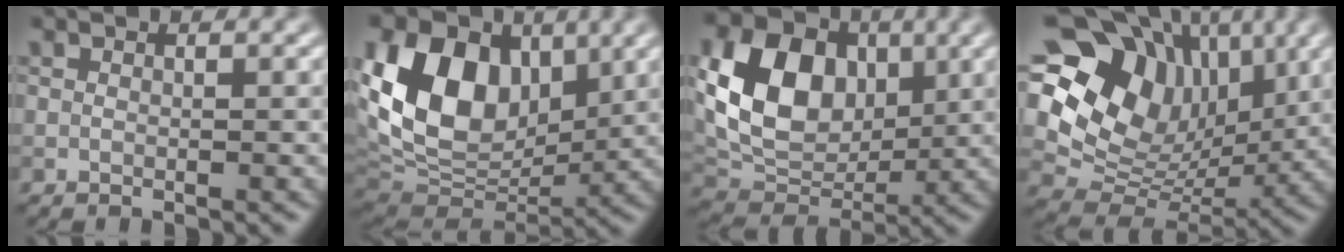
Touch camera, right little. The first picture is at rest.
{"total": 14.4, "force": [3.6, 10.0, 9.8], "torque": [-0.199, 0.017, 0.063]}
{"total": 10.5, "force": [1.8, 7.7, 6.8], "torque": [-0.141, 0.002, 0.032]}
{"total": 13.7, "force": [5.0, 10.1, 7.7], "torque": [-0.156, 0.018, 0.093]}